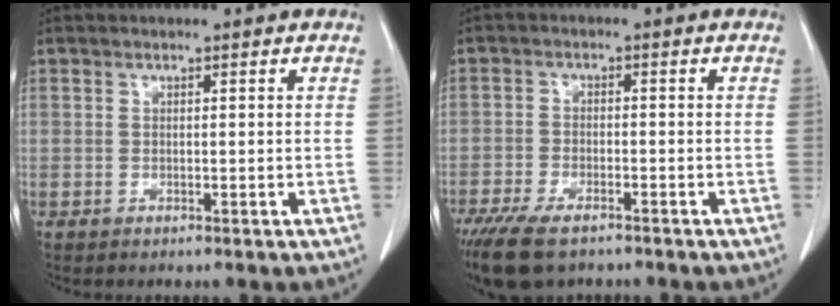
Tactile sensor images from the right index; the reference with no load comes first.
{"total": 9.9, "force": [-7.2, 3.7, 5.6], "torque": [-0.105, -0.017, -0.122]}